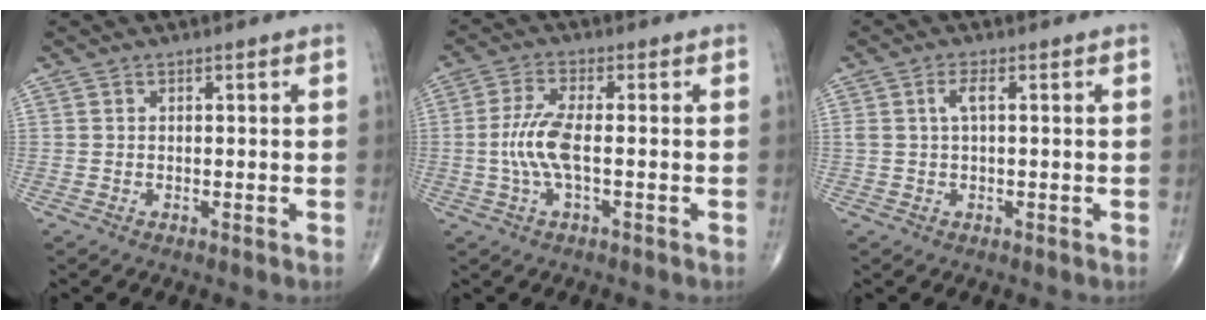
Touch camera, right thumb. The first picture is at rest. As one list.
[{"total": 6.5, "force": [-0.8, 1.7, 6.2], "torque": [-0.155, 0.008, -0.022]}, {"total": 2.2, "force": [0.5, 0.6, 2.1], "torque": [-0.050, 0.008, 0.012]}]